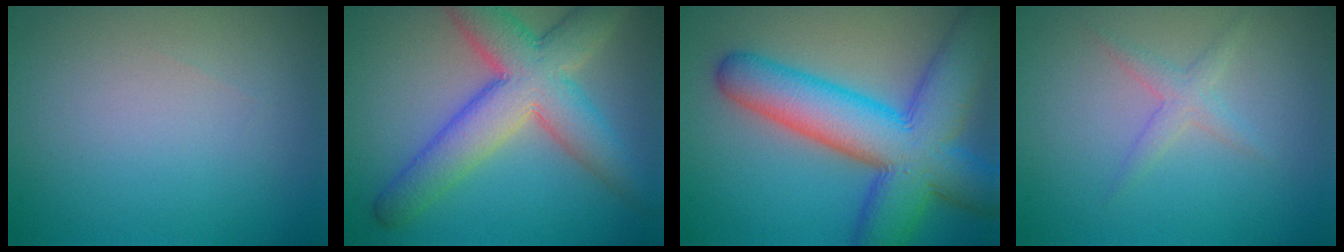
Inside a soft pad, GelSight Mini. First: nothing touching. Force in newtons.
{"total": 8.4, "press": 8.4, "slide": 0.4}
{"total": 11.9, "press": 11.9, "slide": 0.3}
{"total": 1.6, "press": 1.6, "slide": 0.1}